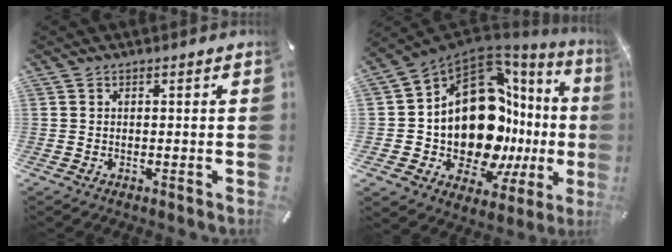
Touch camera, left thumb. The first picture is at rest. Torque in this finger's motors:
{"motor_torque": [1.23, 3.78, 2.77, 0.00, 0.29]}